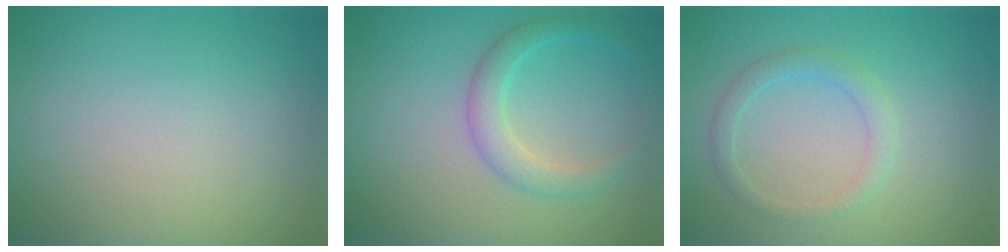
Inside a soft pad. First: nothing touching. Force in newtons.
{"total": 2.6, "press": 2.6, "slide": 0.1}
{"total": 1.8, "press": 1.8, "slide": 0.1}